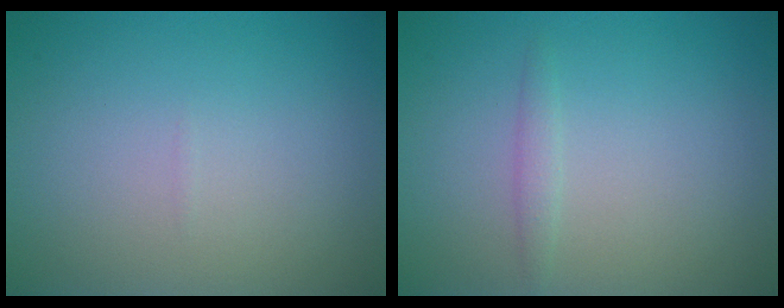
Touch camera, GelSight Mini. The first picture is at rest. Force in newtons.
{"total": 1.0, "press": 1.0, "slide": 0.0}